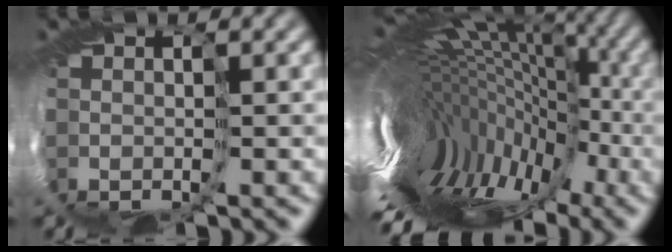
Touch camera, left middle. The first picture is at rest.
{"total": 17.0, "force": [-2.5, 8.8, 14.4], "torque": [-0.219, 0.049, -0.010]}